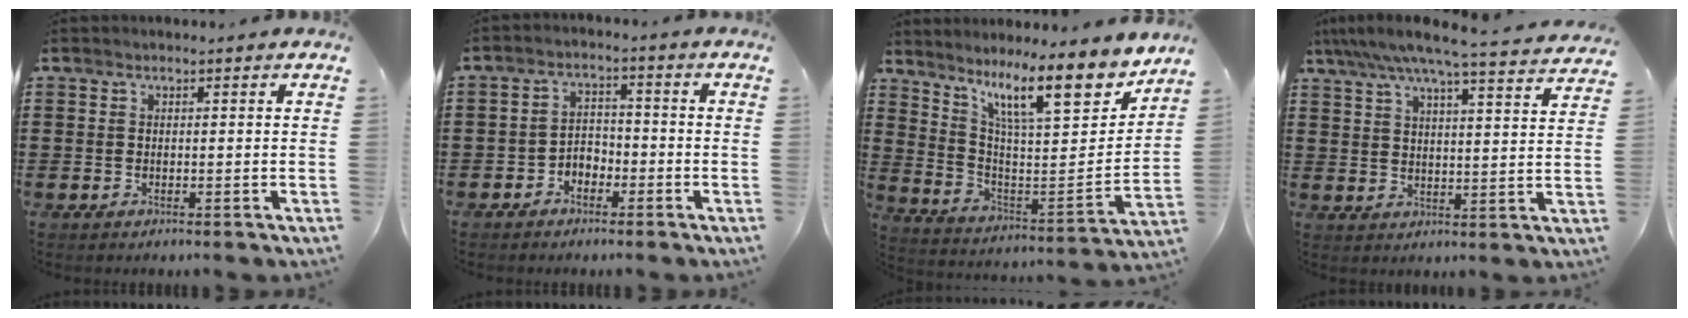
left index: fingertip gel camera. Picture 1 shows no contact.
{"total": 2.8, "force": [-2.5, 1.2, 0.4], "torque": [-0.014, 0.005, -0.055]}
{"total": 13.7, "force": [9.1, 2.8, 9.8], "torque": [-0.183, -0.047, 0.147]}
{"total": 6.7, "force": [5.8, -0.3, 3.3], "torque": [-0.085, -0.036, 0.097]}